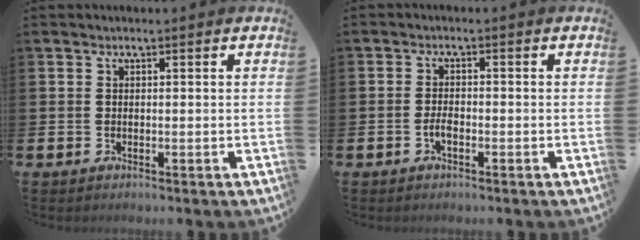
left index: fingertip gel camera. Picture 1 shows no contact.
{"total": 1.7, "force": [-0.9, 0.7, 1.3], "torque": [-0.019, -0.002, -0.018]}